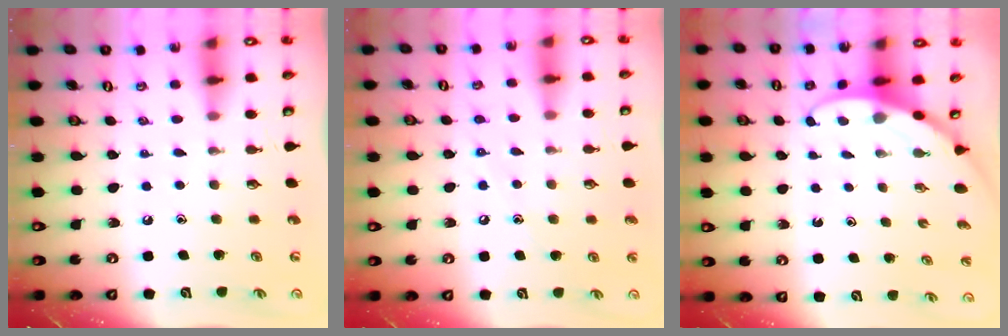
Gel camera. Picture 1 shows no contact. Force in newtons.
{"total": 6.7, "press": 6.7, "slide": 0.5}
{"total": 3.1, "press": 3.1, "slide": 0.0}